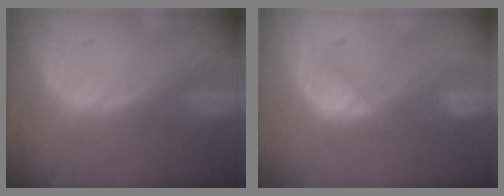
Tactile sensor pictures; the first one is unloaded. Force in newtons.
{"total": 4.1, "press": 4.1, "slide": 0.5}